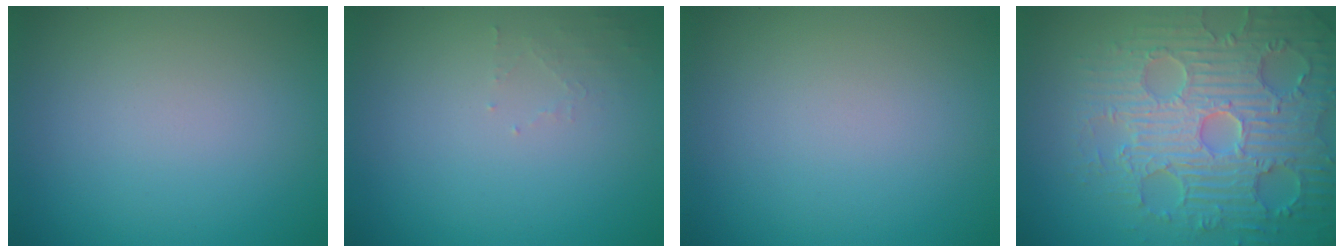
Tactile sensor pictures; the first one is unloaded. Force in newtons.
{"total": 1.0, "press": 1.0, "slide": 0.2}
{"total": 0.0}
{"total": 8.3, "press": 6.4, "slide": 5.2}